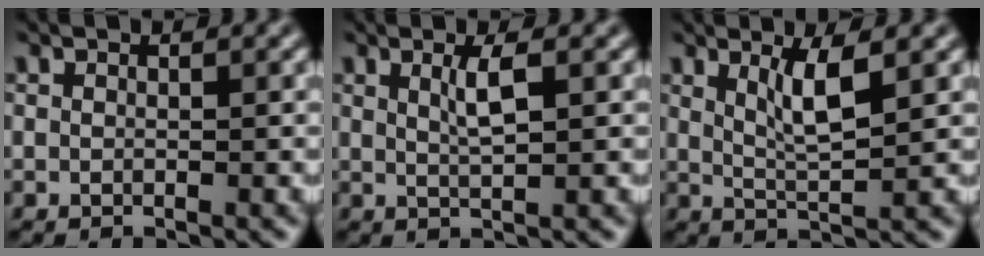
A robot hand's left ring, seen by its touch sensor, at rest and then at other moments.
{"total": 2.3, "force": [0.8, 0.5, 2.1], "torque": [-0.036, -0.001, 0.013]}
{"total": 3.3, "force": [1.4, 0.7, 2.9], "torque": [-0.052, -0.006, 0.029]}